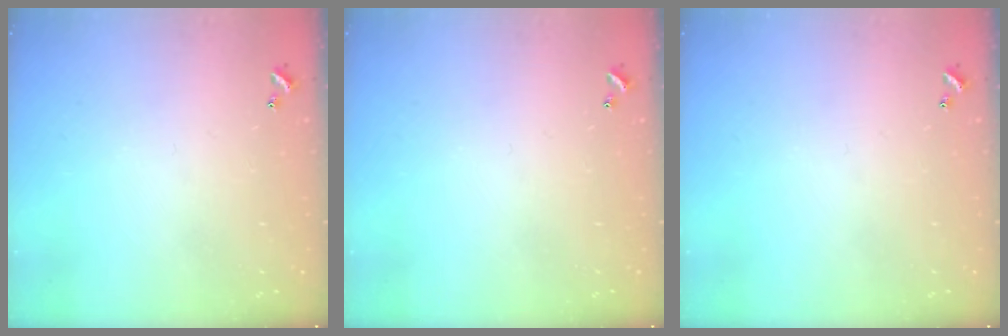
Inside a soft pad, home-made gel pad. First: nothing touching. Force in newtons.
{"total": 0.0}
{"total": 0.0}